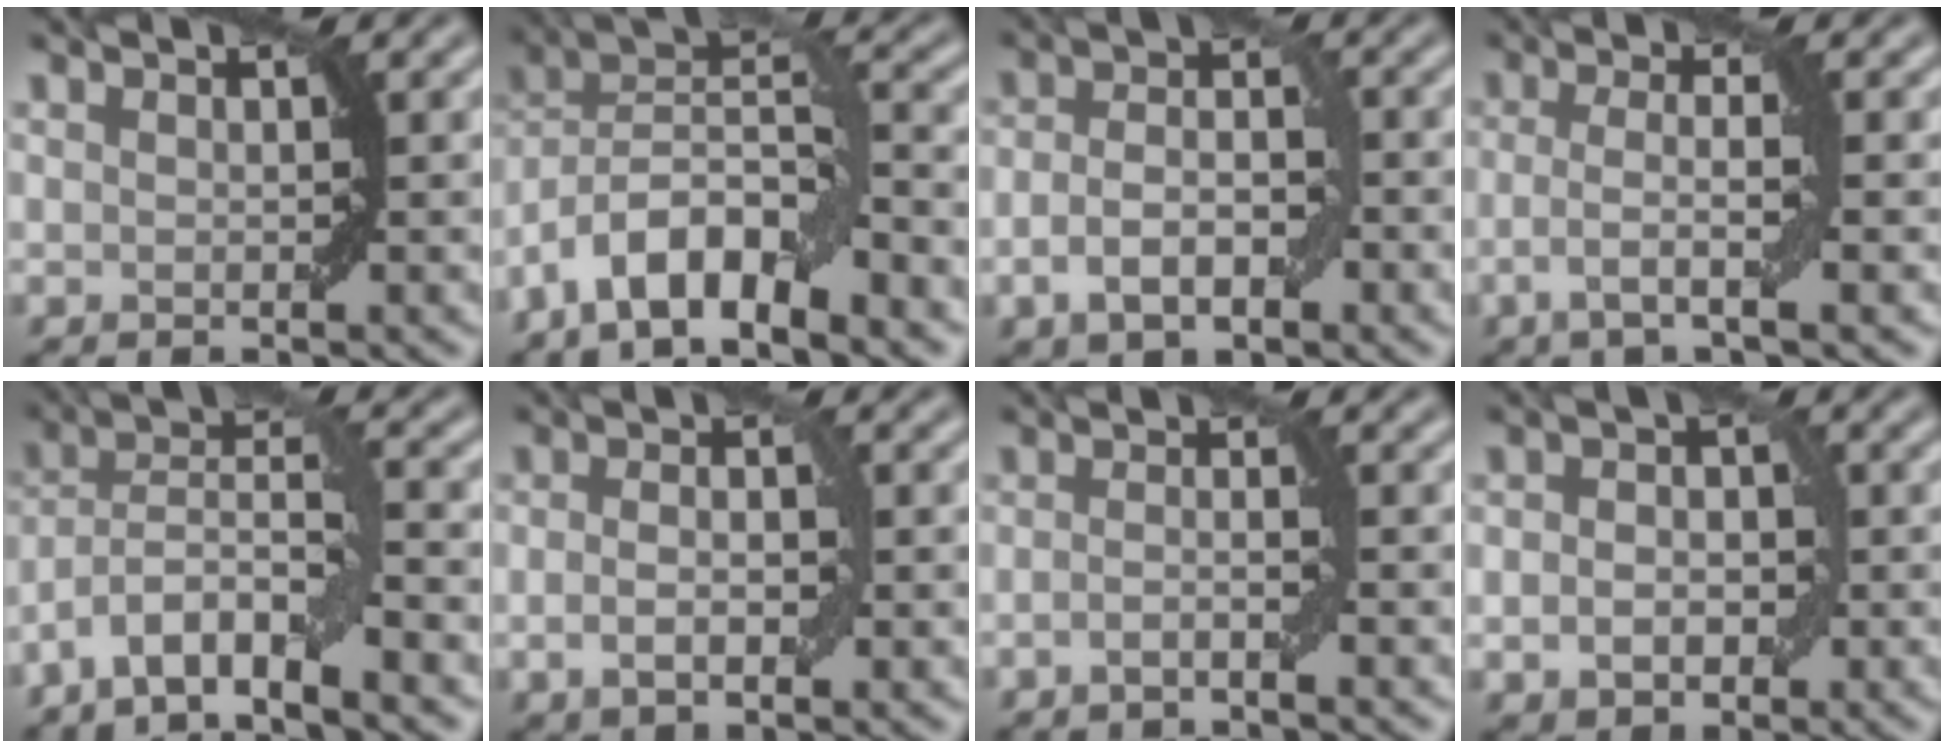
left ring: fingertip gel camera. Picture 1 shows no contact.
{"total": 8.7, "force": [-5.0, 2.7, 6.6], "torque": [-0.108, 0.014, -0.102]}
{"total": 4.5, "force": [-1.4, 2.4, 3.5], "torque": [-0.065, 0.002, -0.028]}
{"total": 3.5, "force": [-1.0, 0.5, 3.3], "torque": [-0.062, 0.003, -0.025]}
{"total": 6.8, "force": [-4.1, 1.4, 5.2], "torque": [-0.085, 0.013, -0.085]}
{"total": 3.6, "force": [-0.3, 1.5, 3.3], "torque": [-0.059, 0.001, -0.008]}
{"total": 1.6, "force": [-0.8, 0.2, 1.4], "torque": [-0.029, 0.003, -0.017]}
{"total": 3.6, "force": [-0.4, 2.6, 2.4], "torque": [-0.032, 0.001, -0.008]}